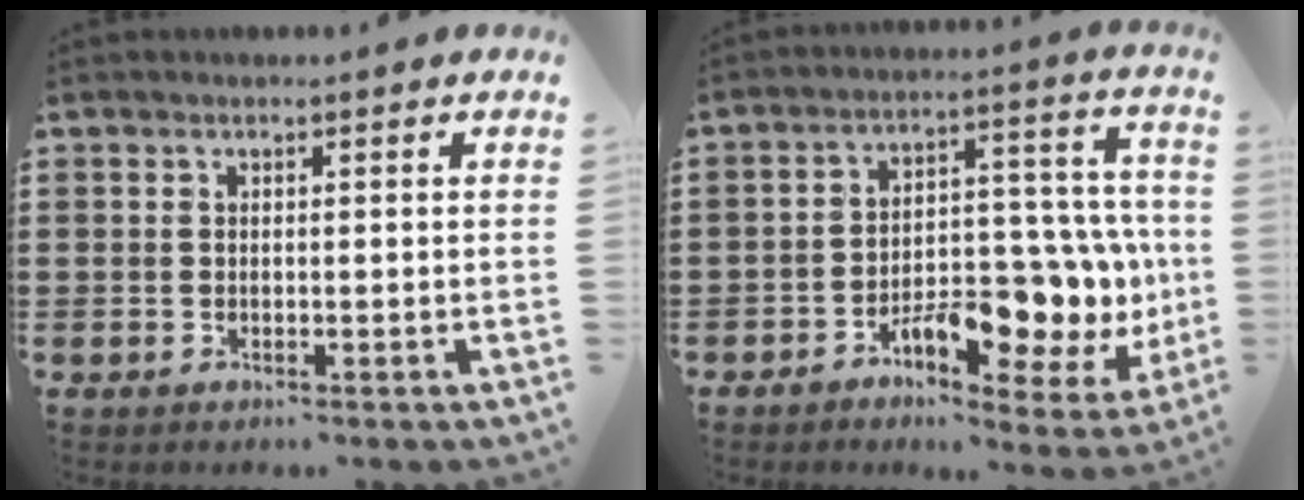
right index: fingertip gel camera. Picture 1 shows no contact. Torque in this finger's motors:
{"motor_torque": [1.73, -0.41, 1.05, 0.21]}